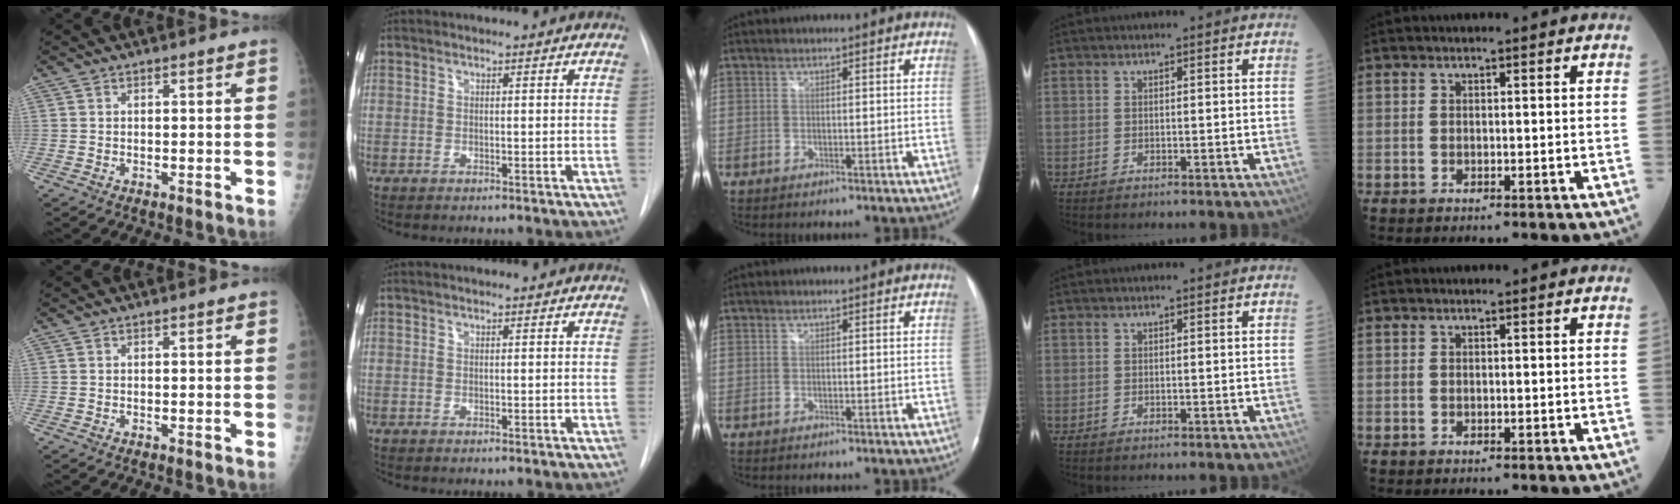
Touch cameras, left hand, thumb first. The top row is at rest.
{}